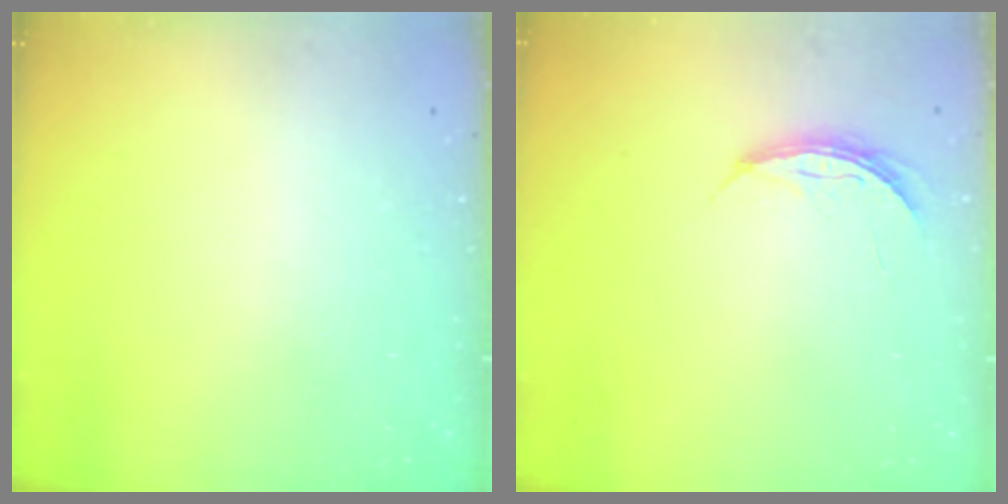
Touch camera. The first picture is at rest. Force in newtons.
{"total": 3.8, "press": 3.8, "slide": 0.4}